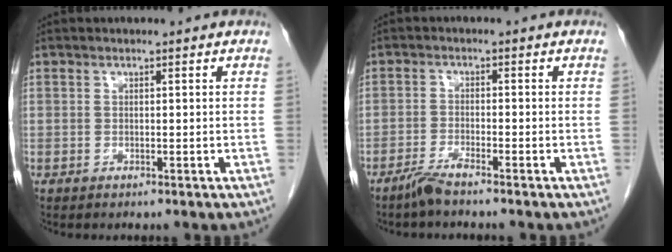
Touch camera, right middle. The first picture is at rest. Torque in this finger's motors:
{"motor_torque": [-0.14, -0.19, 0.06, 0.02]}